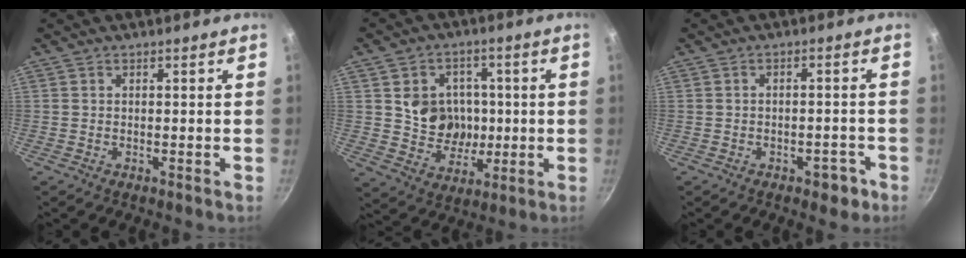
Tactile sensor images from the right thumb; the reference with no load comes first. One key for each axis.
{"total": 11.0, "fx": 0.7, "fy": 10.0, "fz": 4.7, "tx": -0.034, "ty": 0.000, "tz": 0.019}
{"total": 4.1, "fx": -2.2, "fy": 2.3, "fz": 2.6, "tx": -0.018, "ty": 0.021, "tz": -0.018}